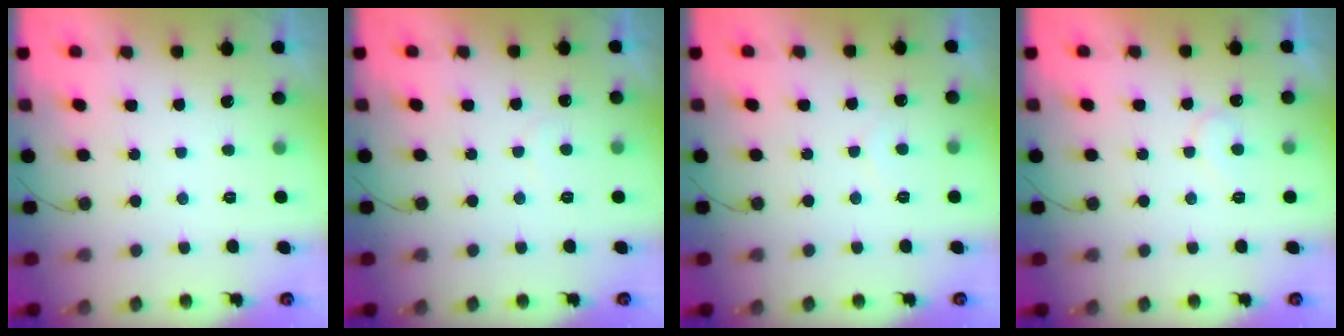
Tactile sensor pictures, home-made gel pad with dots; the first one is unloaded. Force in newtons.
{"total": 4.8, "press": 4.8, "slide": 0.2}
{"total": 3.9, "press": 3.9, "slide": 0.3}
{"total": 7.0, "press": 6.9, "slide": 0.6}